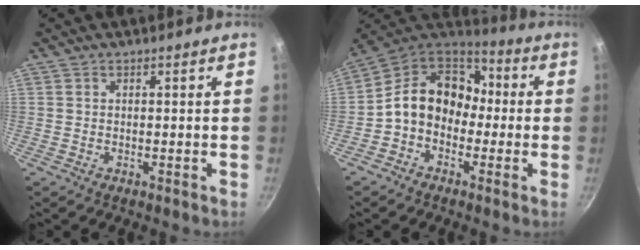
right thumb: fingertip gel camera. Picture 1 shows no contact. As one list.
[{"total": 14.2, "force": [-1.0, 11.4, 8.5], "torque": [-0.105, 0.051, -0.039]}]